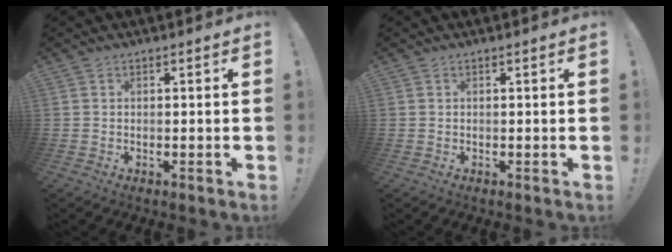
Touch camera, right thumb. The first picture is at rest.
{"total": 0.0}